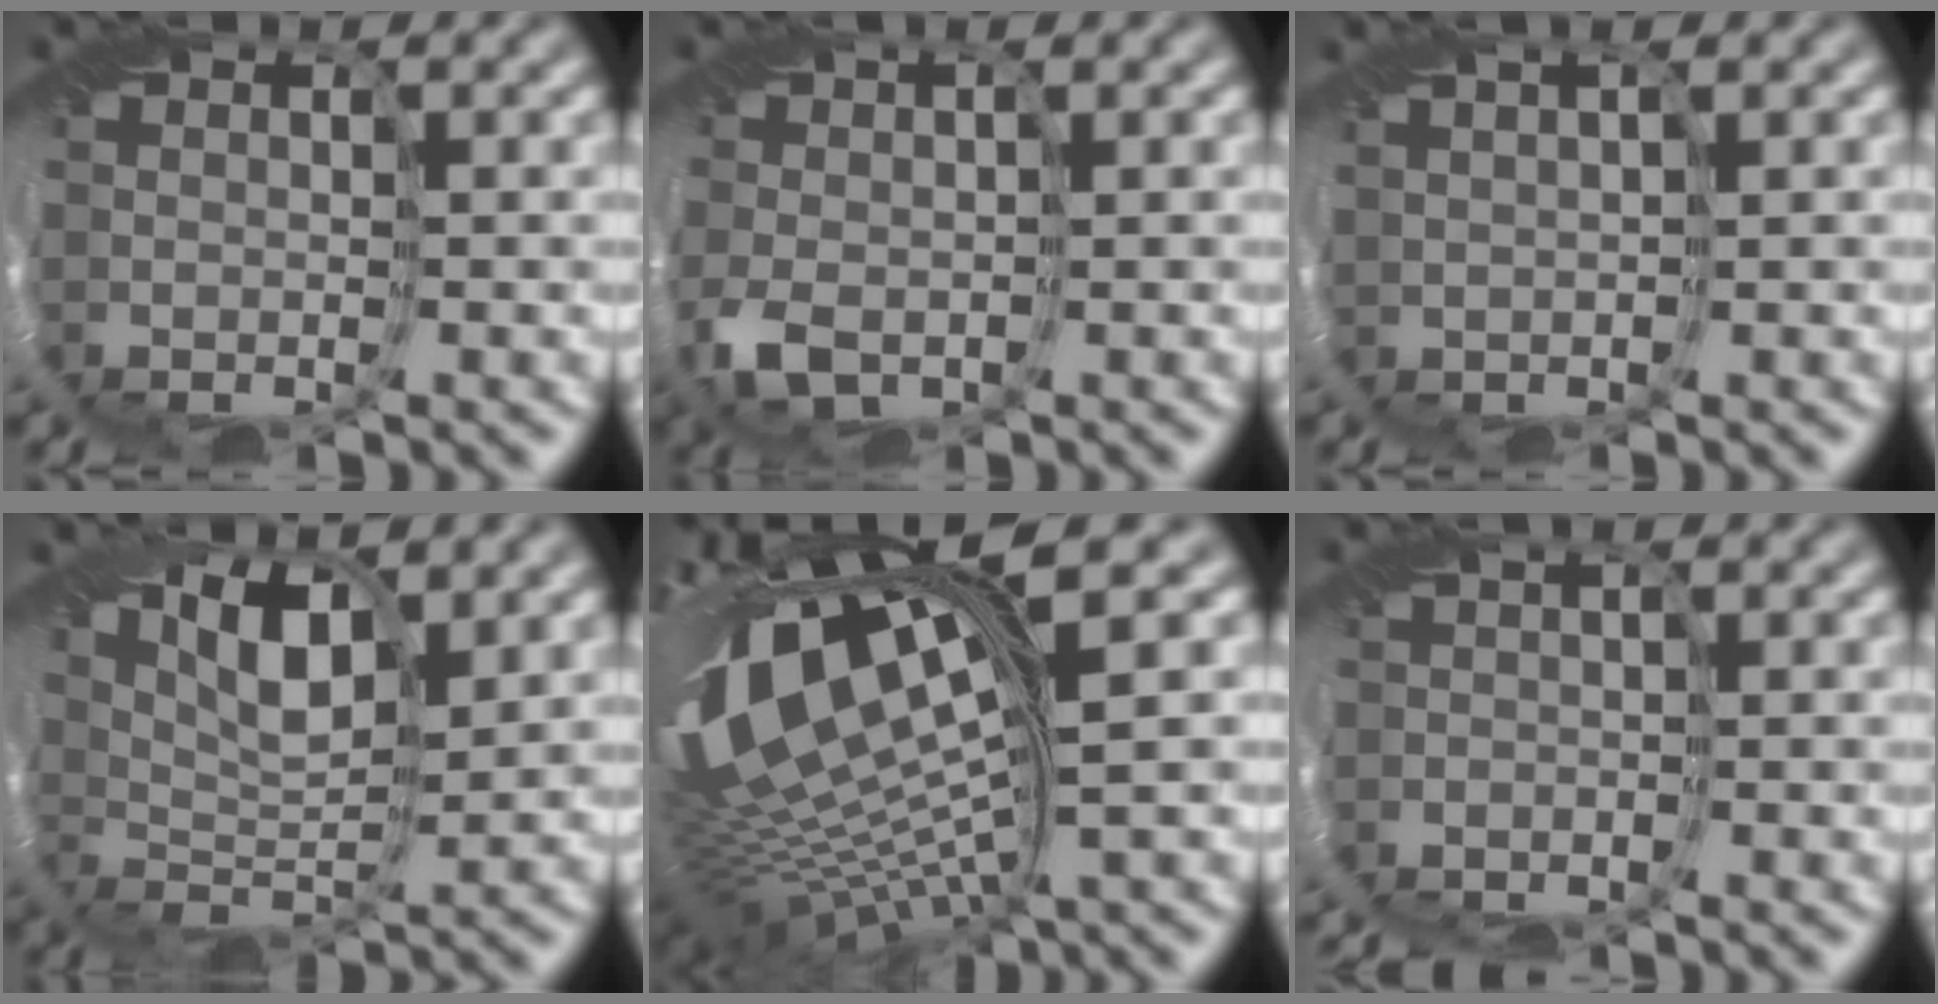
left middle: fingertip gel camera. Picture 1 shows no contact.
{"total": 3.4, "force": [-1.1, 2.1, 2.4], "torque": [-0.063, 0.000, -0.022]}
{"total": 2.4, "force": [1.4, 1.1, 1.5], "torque": [-0.034, 0.012, 0.024]}
{"total": 6.3, "force": [3.0, 2.7, 4.9], "torque": [-0.092, 0.011, 0.049]}
{"total": 16.9, "force": [2.9, 6.4, 15.4], "torque": [-0.289, -0.027, 0.091]}
{"total": 1.6, "force": [-1.3, 0.6, 0.8], "torque": [-0.011, -0.007, -0.027]}